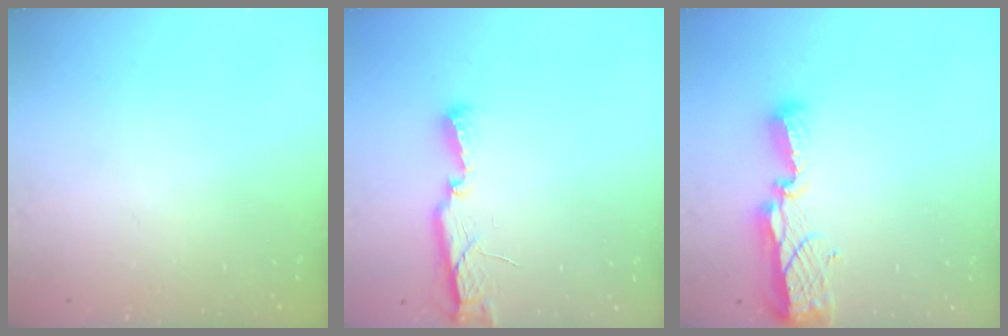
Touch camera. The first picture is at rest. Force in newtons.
{"total": 9.0, "press": 7.8, "slide": 4.5}
{"total": 8.7, "press": 8.6, "slide": 0.8}